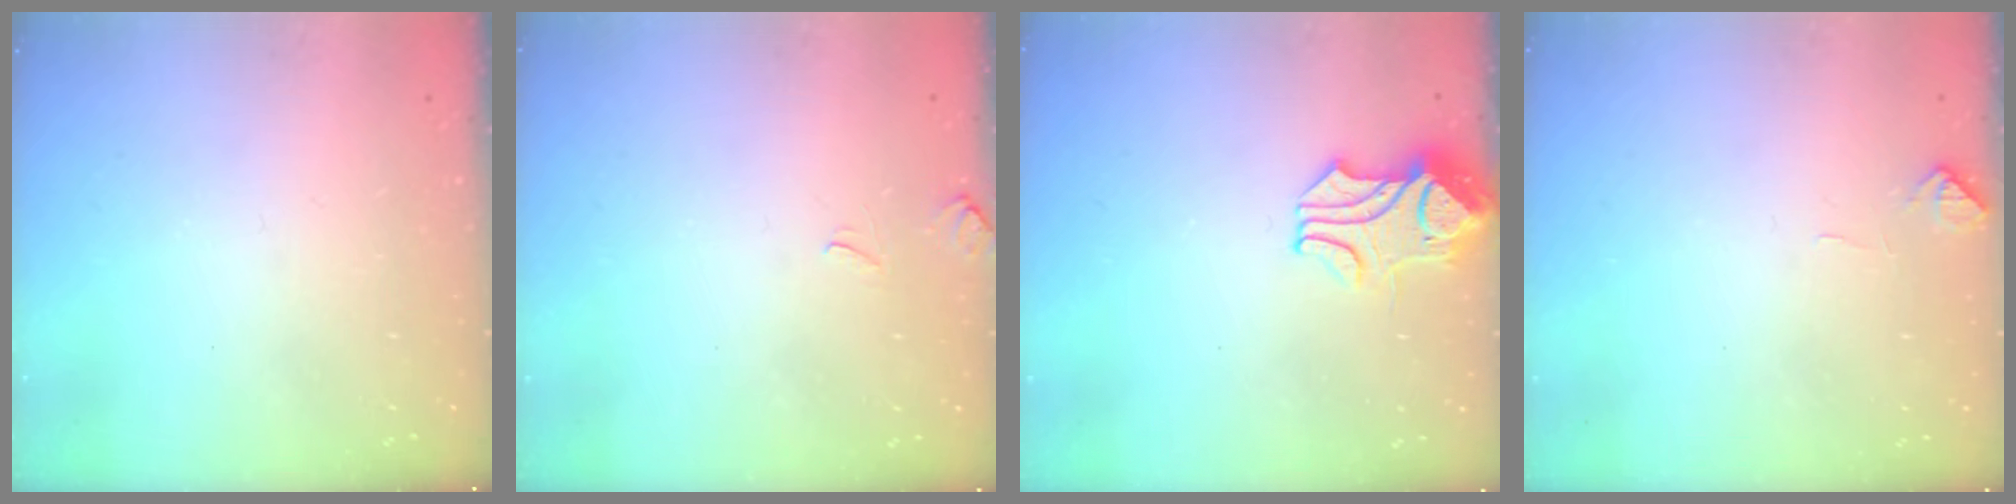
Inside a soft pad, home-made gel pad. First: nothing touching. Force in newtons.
{"total": 3.6, "press": 3.6, "slide": 0.6}
{"total": 1.1, "press": 0.6, "slide": 0.9}
{"total": 2.7, "press": 2.7, "slide": 0.4}